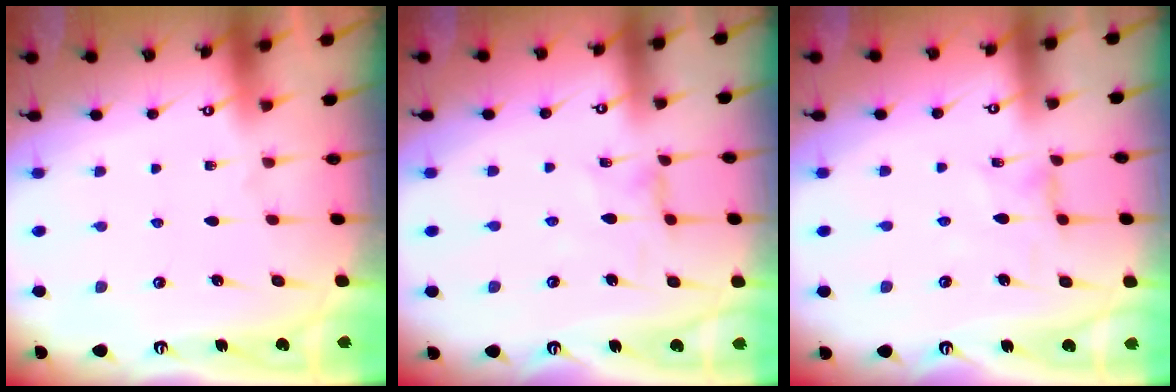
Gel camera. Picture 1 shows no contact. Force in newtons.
{"total": 1.6, "press": 1.5, "slide": 0.4}
{"total": 0.7, "press": 0.7, "slide": 0.3}